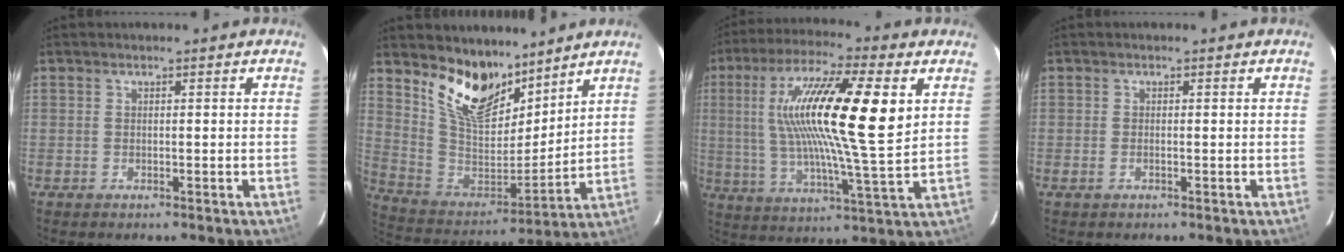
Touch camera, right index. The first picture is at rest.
{"total": 15.9, "force": [11.6, 7.6, 7.7], "torque": [-0.158, -0.009, 0.224]}
{"total": 21.3, "force": [6.4, 3.6, 20.0], "torque": [-0.353, 0.014, 0.103]}
{"total": 0.9, "force": [-0.4, 0.4, 0.7], "torque": [-0.016, 0.000, -0.008]}